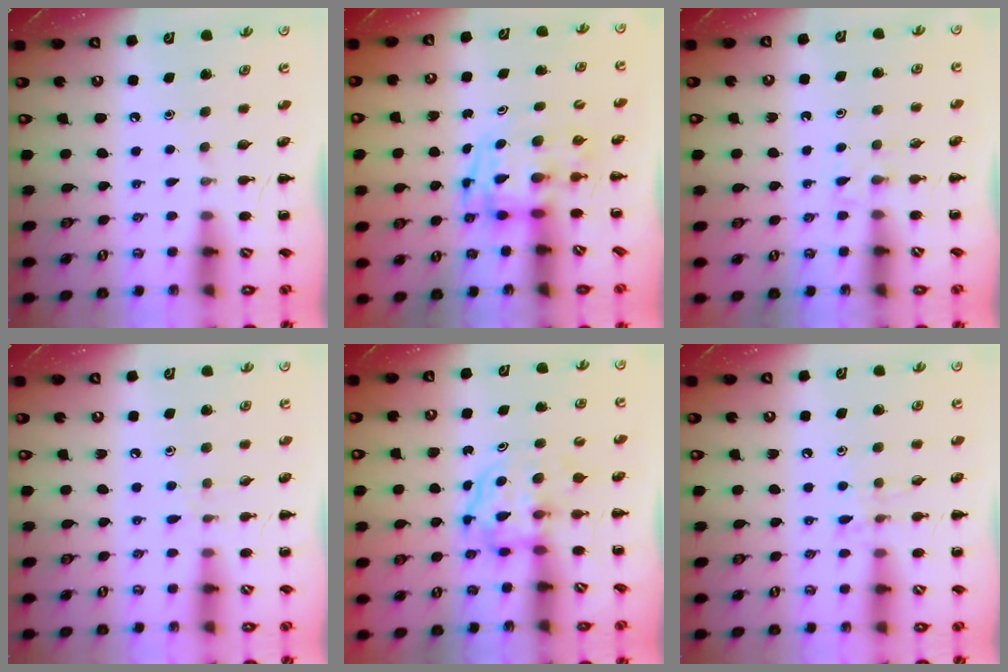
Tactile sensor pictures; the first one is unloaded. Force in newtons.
{"total": 3.3, "press": 3.2, "slide": 0.6}
{"total": 2.2, "press": 2.0, "slide": 1.0}
{"total": 5.4, "press": 4.9, "slide": 2.4}
{"total": 3.9, "press": 3.9, "slide": 0.2}
{"total": 7.5, "press": 7.4, "slide": 1.5}